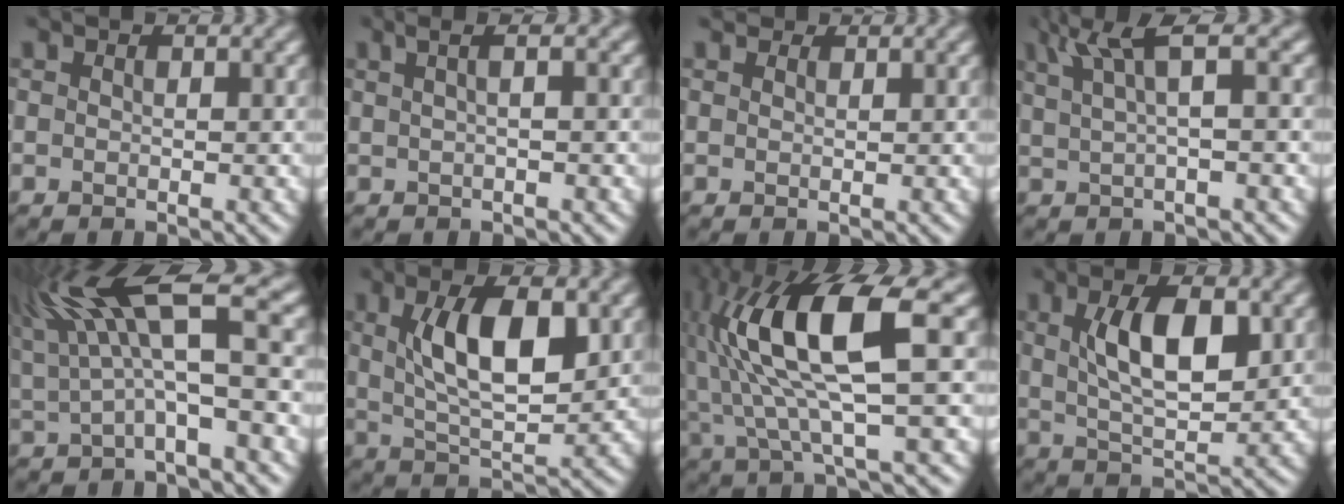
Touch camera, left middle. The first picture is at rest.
{"total": 2.2, "force": [0.8, 0.6, 1.9], "torque": [-0.026, 0.004, 0.002]}
{"total": 0.9, "force": [0.8, 0.5, -0.1], "torque": [0.004, -0.001, 0.007]}
{"total": 3.8, "force": [2.2, 0.5, 3.1], "torque": [-0.056, 0.014, 0.042]}
{"total": 8.5, "force": [3.4, 1.7, 7.6], "torque": [-0.140, 0.018, 0.056]}
{"total": 7.4, "force": [2.1, 2.8, 6.5], "torque": [-0.120, 0.007, 0.039]}
{"total": 10.4, "force": [2.3, 2.5, 9.8], "torque": [-0.203, 0.006, 0.048]}
{"total": 6.4, "force": [1.9, 2.5, 5.6], "torque": [-0.108, 0.007, 0.035]}